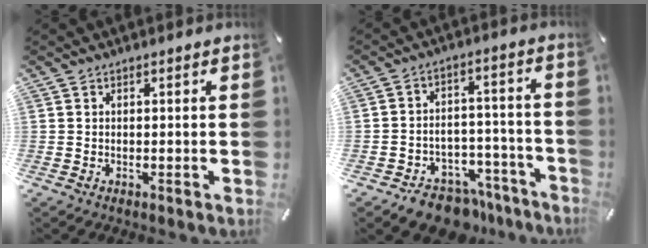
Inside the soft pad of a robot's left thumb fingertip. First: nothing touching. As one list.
[{"total": 10.3, "force": [-8.2, 5.4, 3.1], "torque": [-0.021, 0.068, -0.137]}]